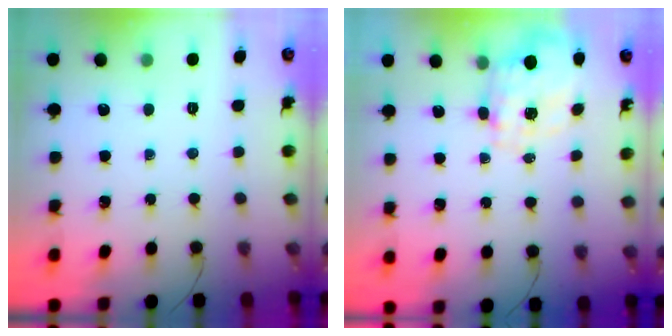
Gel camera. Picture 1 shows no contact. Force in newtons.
{"total": 2.9, "press": 2.7, "slide": 1.1}